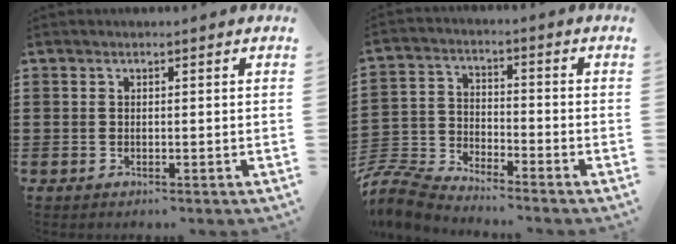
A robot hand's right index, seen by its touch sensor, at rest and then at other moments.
{"total": 6.5, "force": [-6.3, 0.8, 1.1], "torque": [-0.047, -0.005, -0.133]}